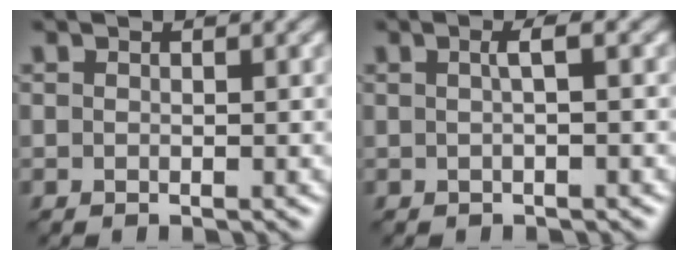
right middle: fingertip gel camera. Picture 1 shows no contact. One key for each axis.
{"total": 1.4, "fx": 0.2, "fy": 0.2, "fz": 1.4, "tx": -0.024, "ty": 0.009, "tz": 0.001}